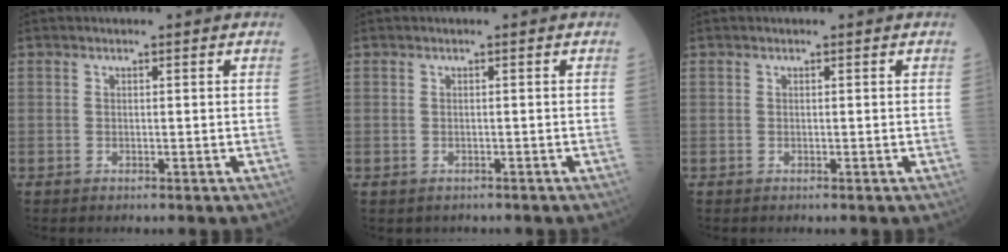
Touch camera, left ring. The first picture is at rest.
{"total": 1.2, "force": [-0.9, 0.8, 0.1], "torque": [-0.005, 0.001, -0.009]}
{"total": 0.0}